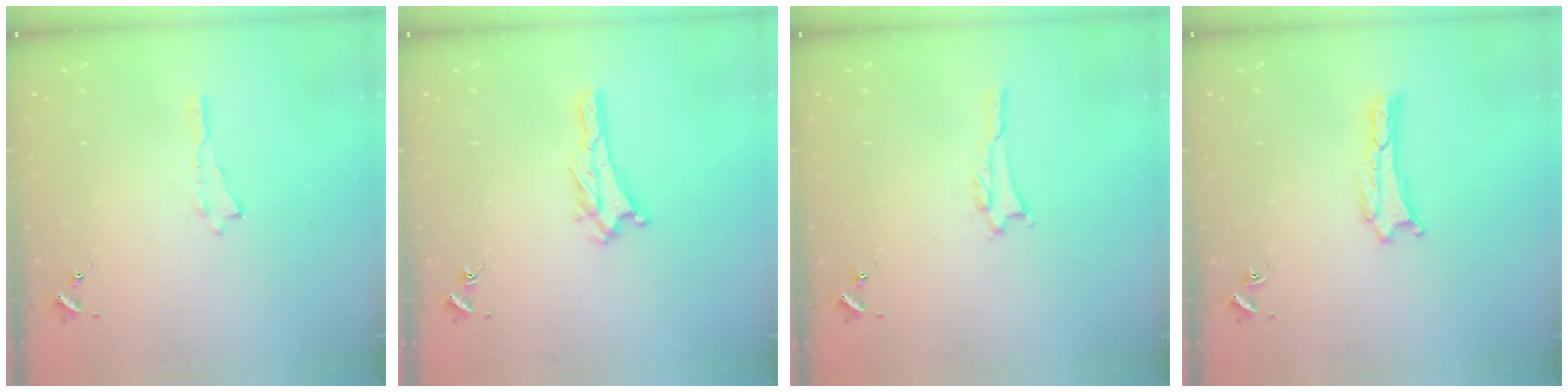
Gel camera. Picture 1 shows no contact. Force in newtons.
{"total": 3.2, "press": 3.1, "slide": 0.3}
{"total": 1.0, "press": 1.0, "slide": 0.2}
{"total": 0.9, "press": 0.9, "slide": 0.0}